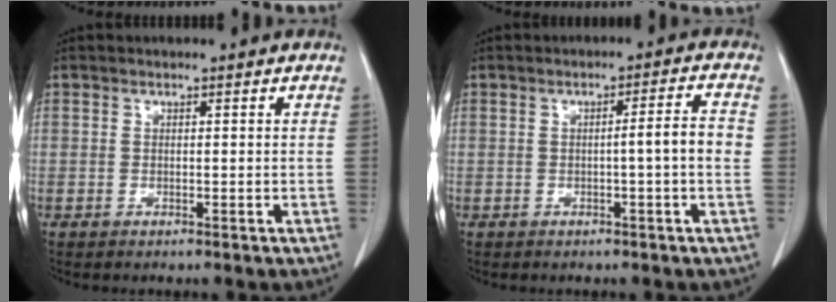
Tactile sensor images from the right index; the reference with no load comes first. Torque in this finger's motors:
{"motor_torque": [0.04, 0.12, 0.15, 0.02]}